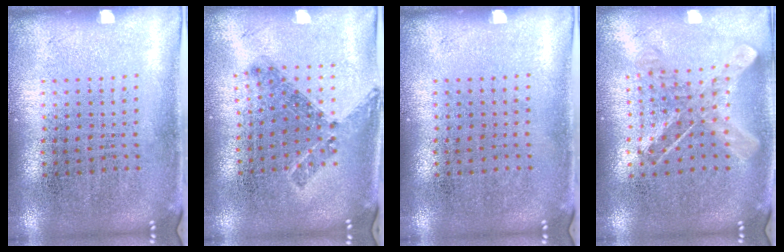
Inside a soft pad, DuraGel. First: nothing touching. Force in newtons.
{"total": 0.9, "press": 0.8, "slide": 0.4}
{"total": 0.0}
{"total": 0.8, "press": 0.8, "slide": 0.2}